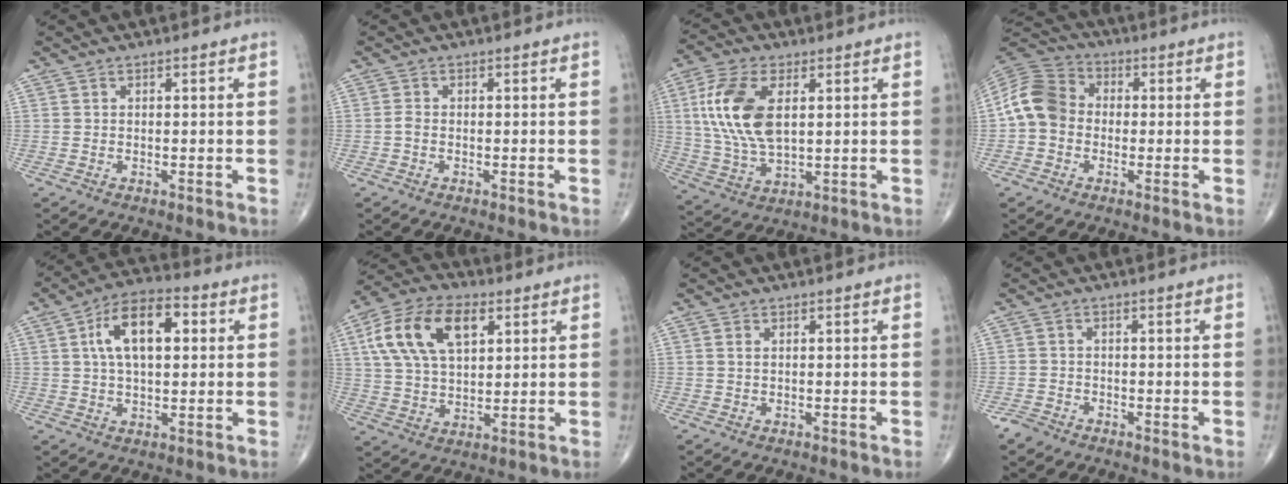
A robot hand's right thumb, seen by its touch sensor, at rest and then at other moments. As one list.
[{"total": 0.8, "force": [-0.3, 0.5, 0.6], "torque": [-0.015, 0.000, -0.010]}, {"total": 14.6, "force": [3.3, 7.6, 12.0], "torque": [-0.250, -0.006, 0.066]}, {"total": 9.8, "force": [-1.0, 8.0, 5.6], "torque": [-0.102, 0.031, -0.034]}, {"total": 13.0, "force": [3.1, 6.8, 10.7], "torque": [-0.172, 0.016, 0.046]}, {"total": 16.2, "force": [5.8, 9.2, 12.0], "torque": [-0.213, 0.004, 0.104]}, {"total": 0.9, "force": [0.4, 0.5, 0.7], "torque": [-0.017, 0.003, 0.009]}, {"total": 2.1, "force": [-1.5, 1.3, 0.6], "torque": [-0.010, 0.000, -0.033]}]